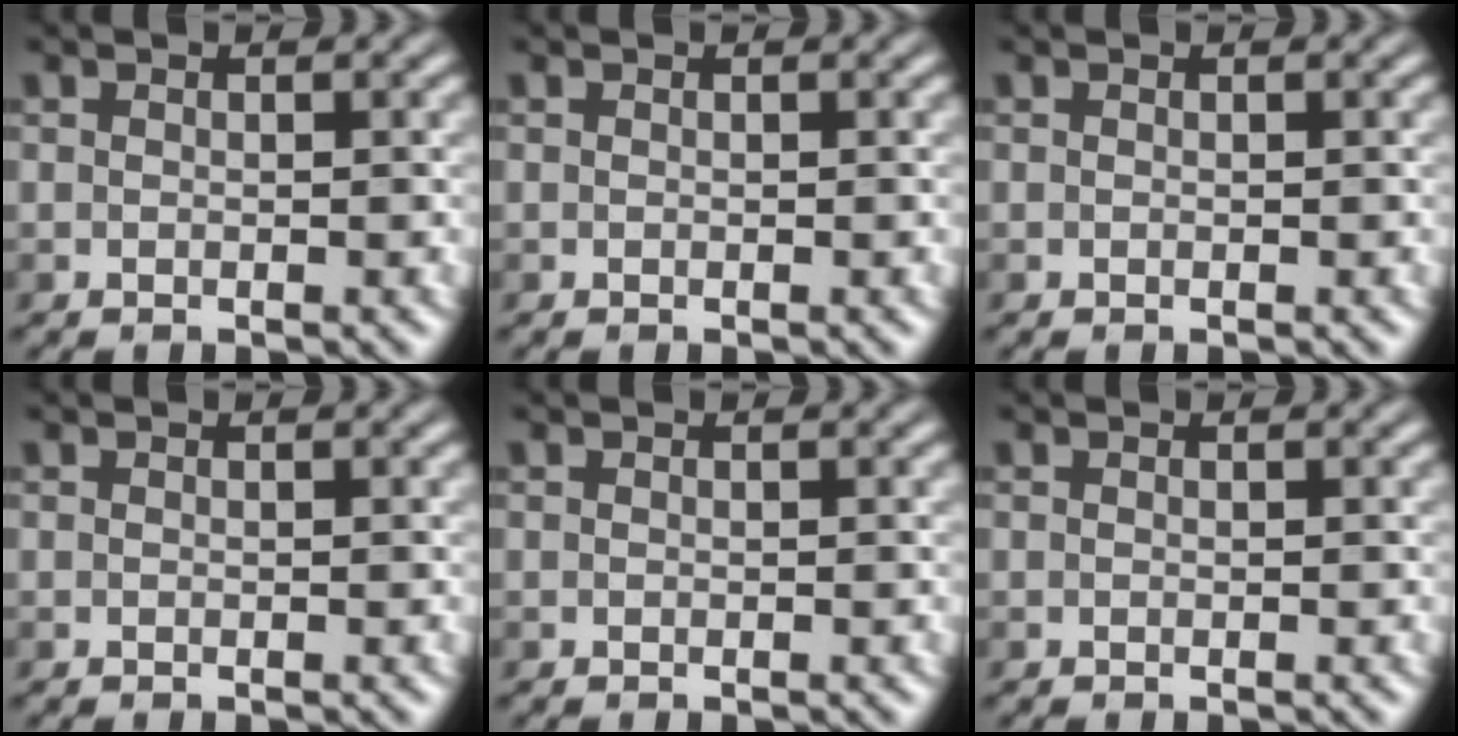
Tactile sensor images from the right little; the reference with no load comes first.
{"total": 0.0}
{"total": 0.0}
{"total": 0.0}
{"total": 0.0}
{"total": 0.0}